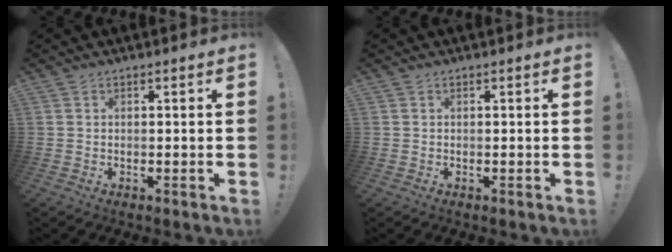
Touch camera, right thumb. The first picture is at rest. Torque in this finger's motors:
{"motor_torque": [0.00, 0.00, 0.03, 0.03, 0.00]}